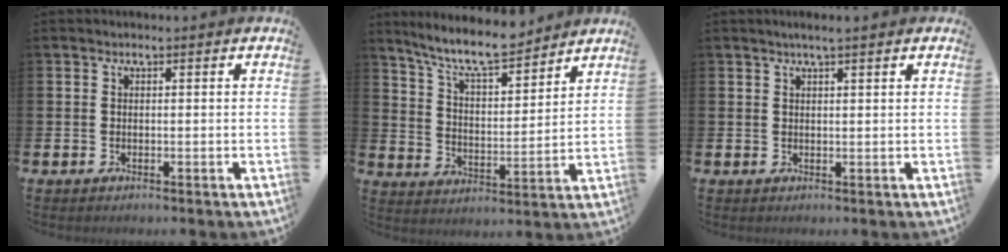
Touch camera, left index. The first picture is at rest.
{"total": 9.3, "force": [8.4, 1.6, 3.6], "torque": [-0.092, -0.047, 0.150]}
{"total": 1.9, "force": [1.4, 0.1, 1.2], "torque": [-0.022, 0.003, 0.025]}